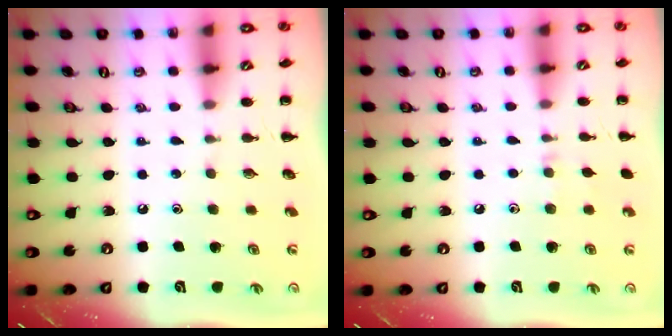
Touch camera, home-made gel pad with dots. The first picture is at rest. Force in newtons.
{"total": 4.4, "press": 4.2, "slide": 1.5}